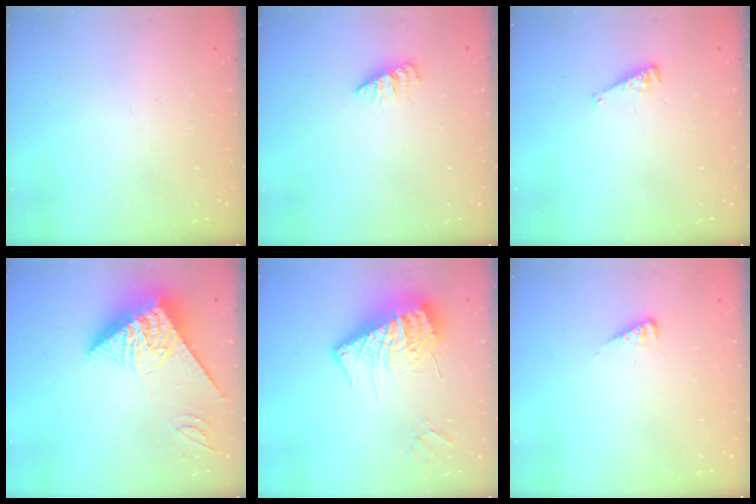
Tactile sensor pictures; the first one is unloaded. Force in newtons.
{"total": 1.9, "press": 1.8, "slide": 0.3}
{"total": 4.4, "press": 4.4, "slide": 0.5}
{"total": 9.1, "press": 8.9, "slide": 2.1}
{"total": 17.3, "press": 17.2, "slide": 1.9}
{"total": 2.9, "press": 2.9, "slide": 0.2}